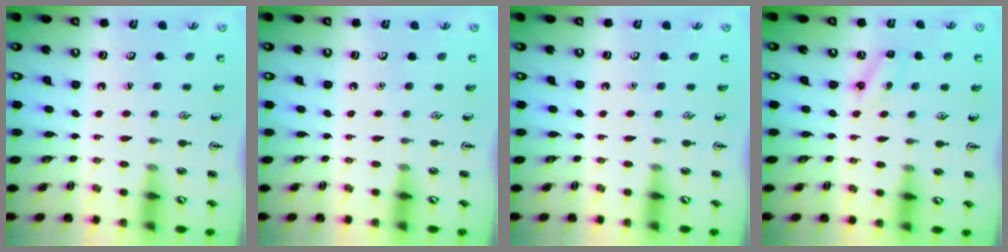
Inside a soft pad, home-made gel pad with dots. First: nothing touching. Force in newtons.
{"total": 0.0}
{"total": 0.0}
{"total": 2.8, "press": 2.6, "slide": 1.0}